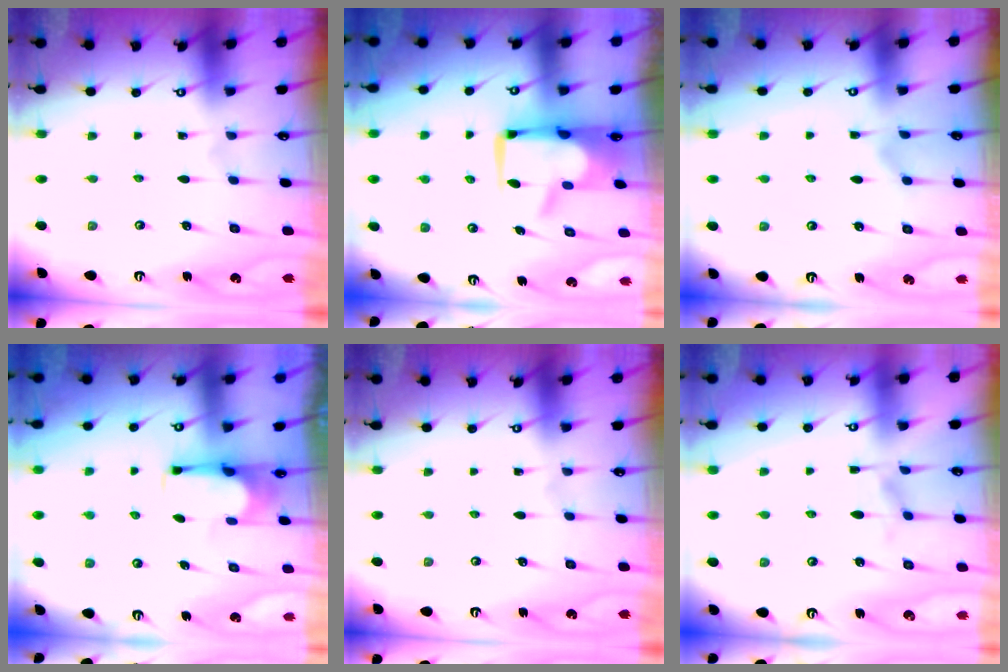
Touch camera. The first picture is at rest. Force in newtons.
{"total": 7.4, "press": 7.1, "slide": 1.8}
{"total": 0.7, "press": 0.0, "slide": 0.7}
{"total": 1.8, "press": 1.7, "slide": 0.6}
{"total": 0.0}
{"total": 1.6, "press": 1.3, "slide": 0.9}